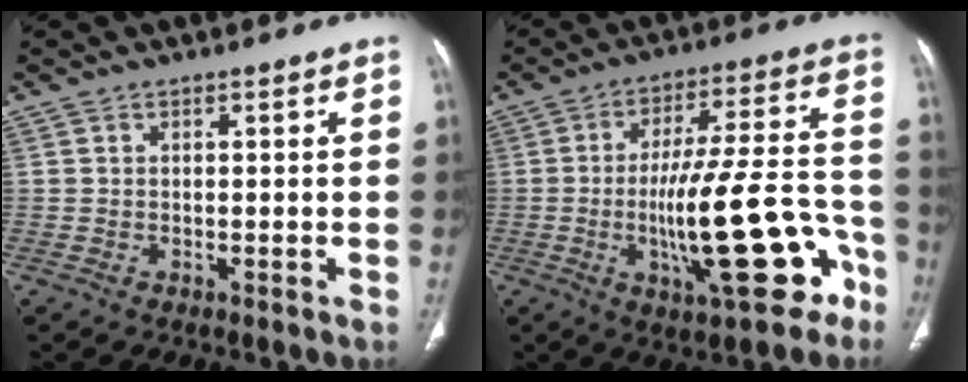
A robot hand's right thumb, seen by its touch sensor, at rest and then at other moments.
{"total": 20.3, "force": [-7.0, 6.0, 18.0], "torque": [-0.272, 0.042, -0.097]}